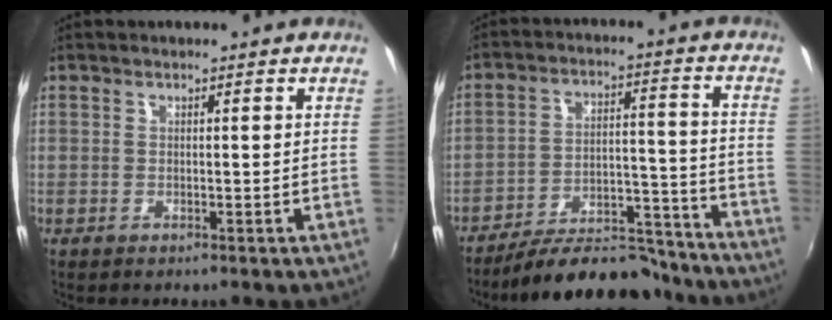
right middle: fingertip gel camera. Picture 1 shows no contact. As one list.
[{"total": 17.7, "force": [-15.8, 5.0, 6.2], "torque": [-0.110, 0.025, -0.211]}]